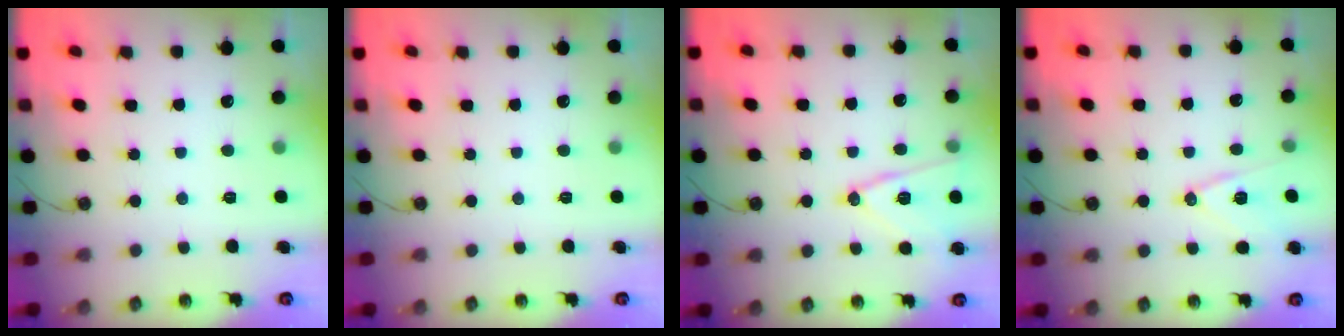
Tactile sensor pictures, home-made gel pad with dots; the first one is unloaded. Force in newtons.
{"total": 0.0}
{"total": 13.0, "press": 12.7, "slide": 2.8}
{"total": 10.7, "press": 9.9, "slide": 3.9}